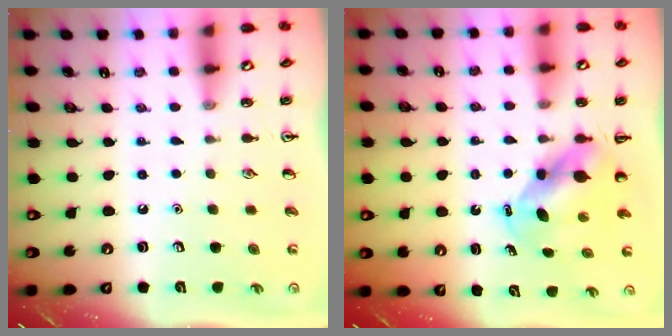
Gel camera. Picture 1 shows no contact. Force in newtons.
{"total": 5.5, "press": 5.4, "slide": 1.3}